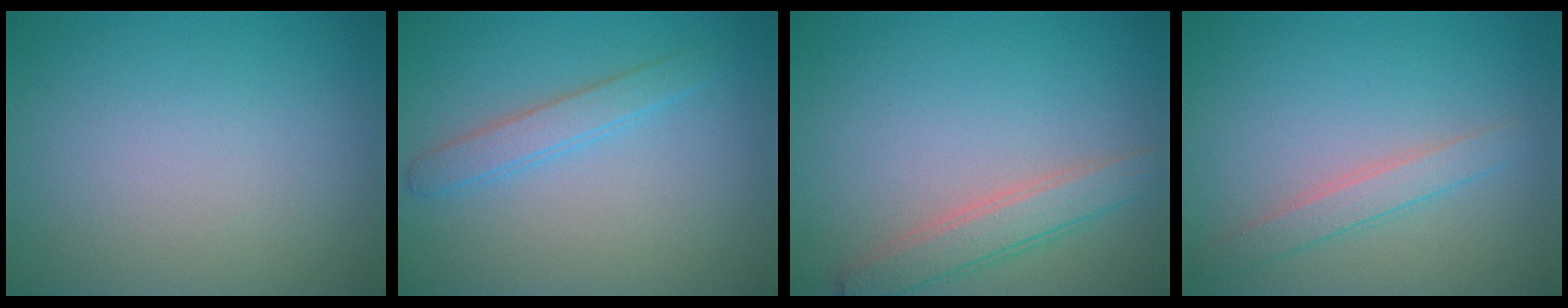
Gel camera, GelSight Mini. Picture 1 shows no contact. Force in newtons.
{"total": 2.0, "press": 2.0, "slide": 0.0}
{"total": 2.9, "press": 2.9, "slide": 0.1}
{"total": 2.1, "press": 2.1, "slide": 0.0}